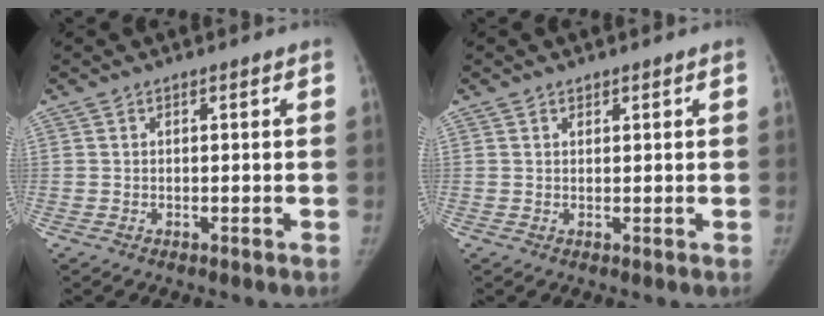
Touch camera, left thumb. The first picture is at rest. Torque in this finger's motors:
{"motor_torque": [-0.15, -0.11, -0.19, 0.01, -0.02]}